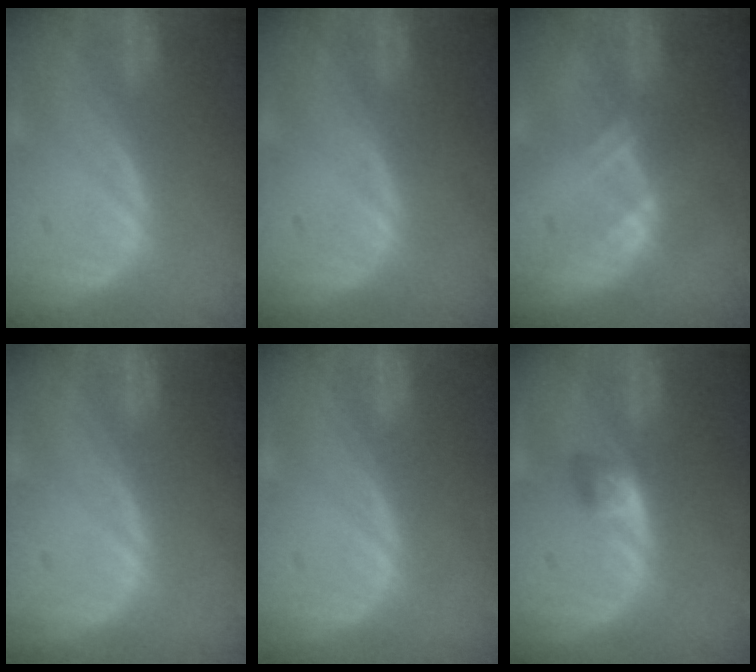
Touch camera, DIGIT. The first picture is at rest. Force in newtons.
{"total": 0.0}
{"total": 1.9, "press": 1.9, "slide": 0.3}
{"total": 0.0}
{"total": 0.0}
{"total": 2.7, "press": 2.5, "slide": 1.1}